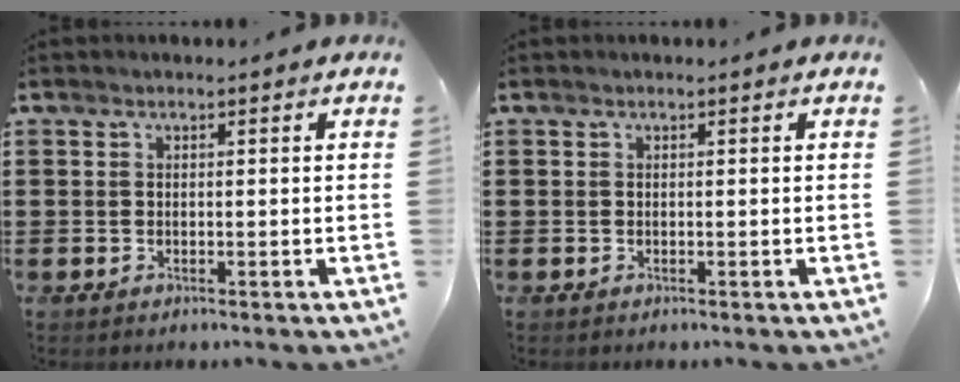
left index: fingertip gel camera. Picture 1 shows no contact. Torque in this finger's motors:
{"motor_torque": [0.00, 0.00, 0.00, 0.00]}